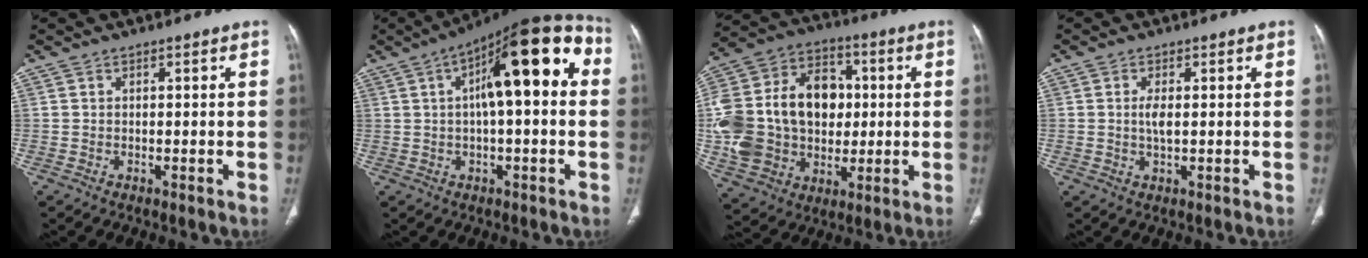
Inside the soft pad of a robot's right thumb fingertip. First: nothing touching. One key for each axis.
{"total": 18.4, "fx": 3.1, "fy": 6.3, "fz": 17.0, "tx": -0.223, "ty": 0.042, "tz": 0.034}
{"total": 25.3, "fx": 1.0, "fy": 19.0, "fz": 16.7, "tx": -0.327, "ty": 0.033, "tz": 0.035}
{"total": 2.4, "fx": 0.2, "fy": 0.9, "fz": 2.3, "tx": -0.049, "ty": -0.003, "tz": 0.005}